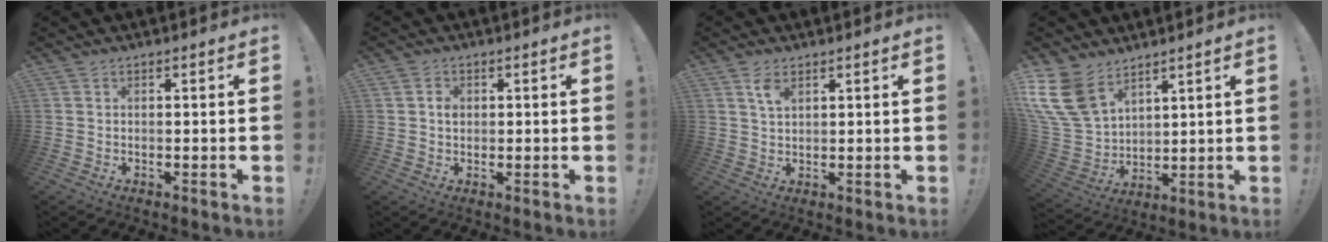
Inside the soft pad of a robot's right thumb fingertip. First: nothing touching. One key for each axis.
{"total": 2.6, "fx": 0.1, "fy": 2.2, "fz": 1.3, "tx": -0.011, "ty": 0.001, "tz": -0.001}
{"total": 4.0, "fx": 2.3, "fy": 1.9, "fz": 2.7, "tx": -0.036, "ty": -0.013, "tz": 0.038}
{"total": 16.2, "fx": 9.6, "fy": 9.8, "fz": 8.6, "tx": -0.188, "ty": -0.056, "tz": 0.187}